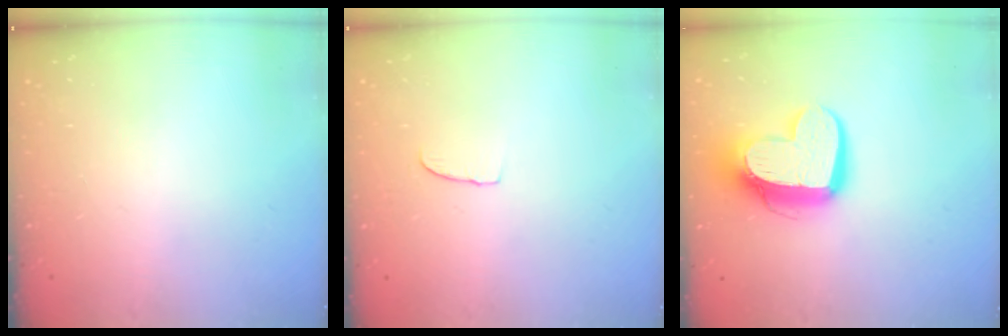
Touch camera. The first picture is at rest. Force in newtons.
{"total": 3.3, "press": 3.3, "slide": 0.3}
{"total": 14.0, "press": 13.9, "slide": 1.3}